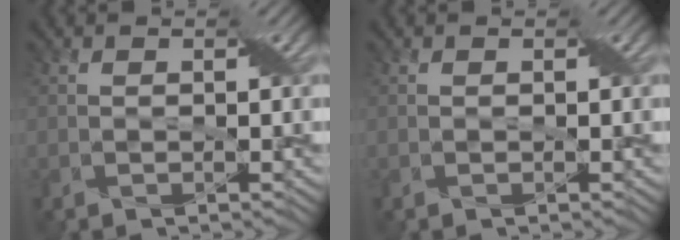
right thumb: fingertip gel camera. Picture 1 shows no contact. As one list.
[{"total": 0.0}]